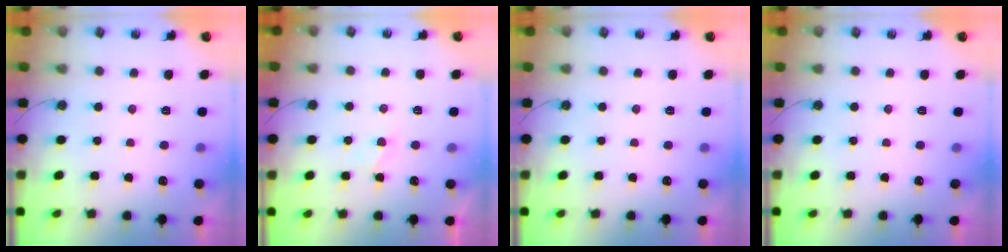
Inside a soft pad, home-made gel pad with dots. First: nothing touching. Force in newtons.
{"total": 1.5, "press": 1.4, "slide": 0.4}
{"total": 0.0}
{"total": 0.0}